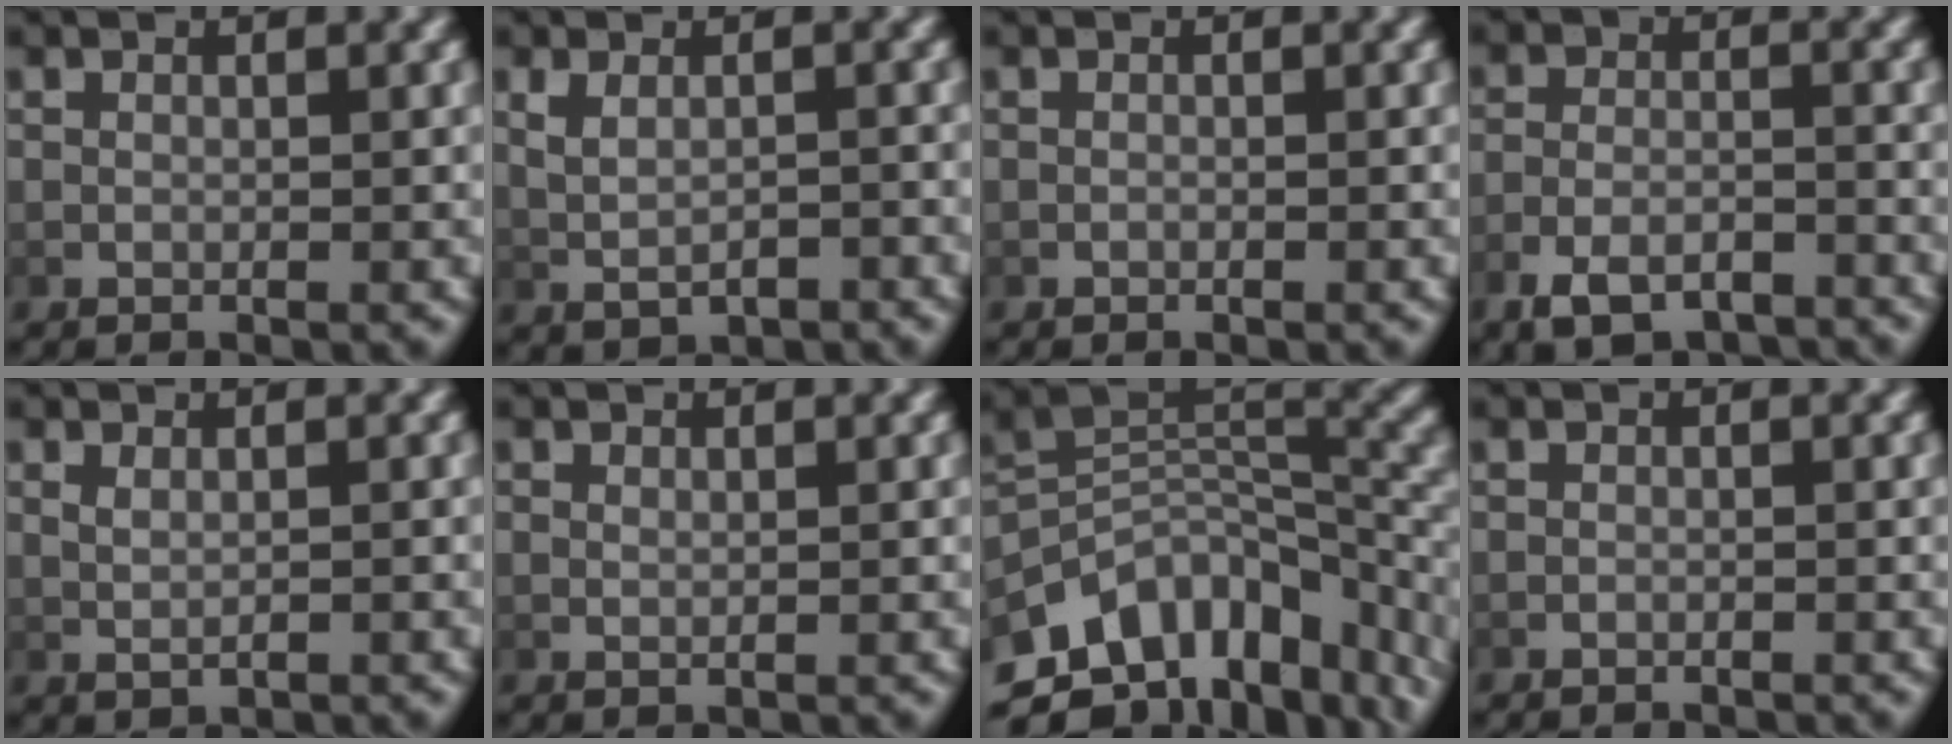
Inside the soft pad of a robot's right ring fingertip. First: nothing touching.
{"total": 2.0, "force": [-0.2, 1.3, 1.5], "torque": [-0.026, -0.001, 0.007]}
{"total": 0.0}
{"total": 4.4, "force": [-3.6, 1.7, 2.0], "torque": [-0.030, -0.007, -0.058]}
{"total": 0.8, "force": [0.3, 0.2, 0.7], "torque": [-0.016, -0.005, 0.016]}
{"total": 0.6, "force": [0.4, 0.3, 0.3], "torque": [-0.006, -0.006, 0.014]}
{"total": 14.6, "force": [-5.8, 10.1, 8.9], "torque": [-0.155, -0.031, -0.080]}
{"total": 0.7, "force": [-0.7, -0.1, 0.0], "torque": [-0.007, -0.004, -0.009]}